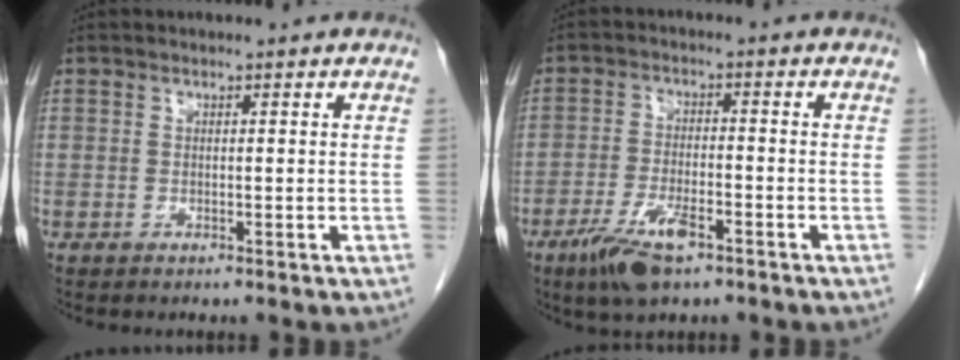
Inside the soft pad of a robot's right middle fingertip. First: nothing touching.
{"total": 7.4, "force": [-4.5, 2.0, 5.5], "torque": [-0.111, -0.010, -0.078]}